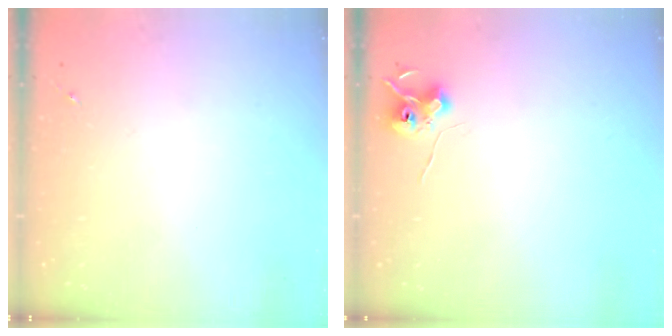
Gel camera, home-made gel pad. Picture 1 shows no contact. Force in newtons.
{"total": 6.9, "press": 6.9, "slide": 0.6}